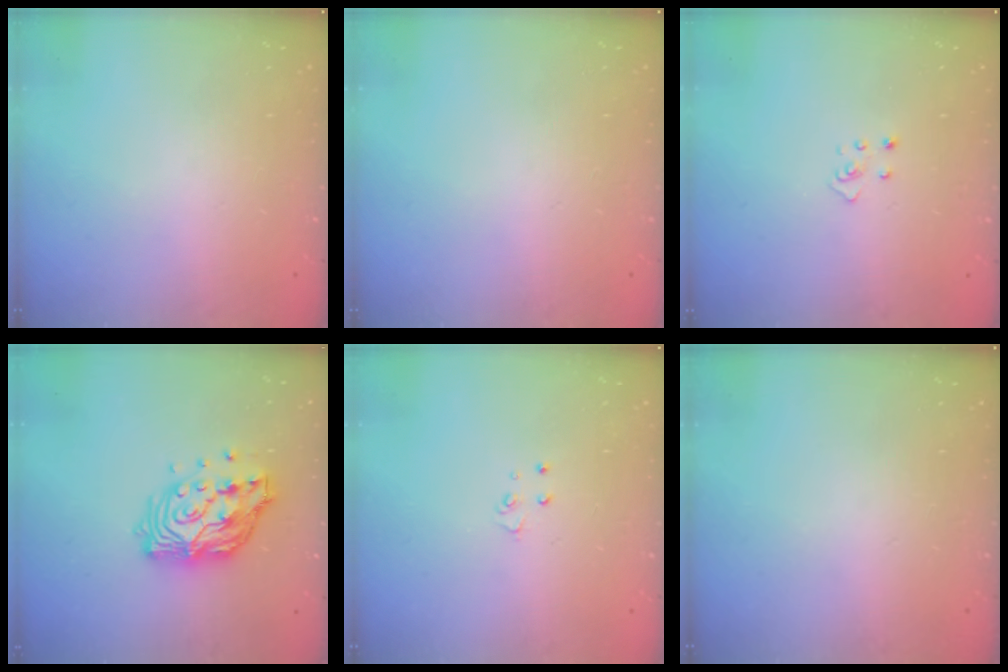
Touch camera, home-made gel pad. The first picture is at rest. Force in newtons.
{"total": 0.0}
{"total": 2.5, "press": 2.4, "slide": 0.3}
{"total": 14.1, "press": 14.0, "slide": 1.3}
{"total": 3.2, "press": 3.2, "slide": 0.3}
{"total": 0.0}